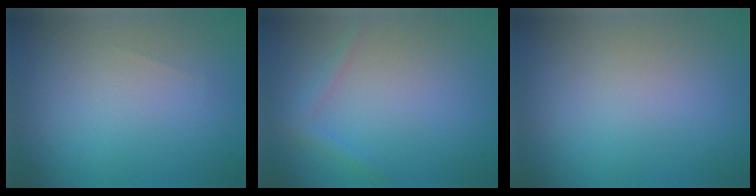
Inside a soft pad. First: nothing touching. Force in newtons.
{"total": 1.2, "press": 1.2, "slide": 0.1}
{"total": 0.0}